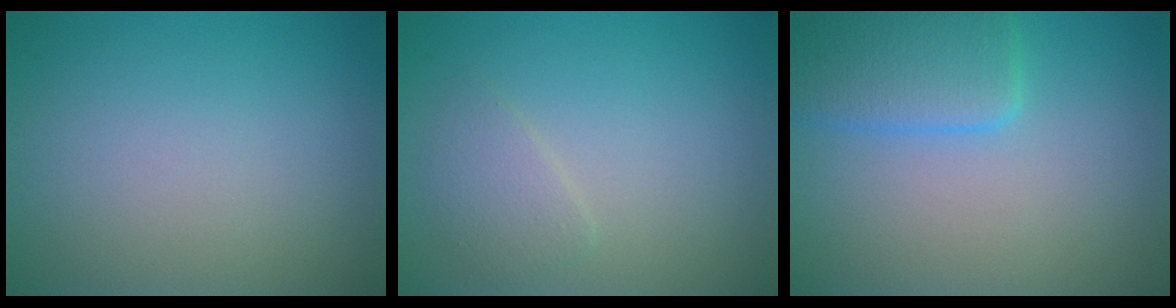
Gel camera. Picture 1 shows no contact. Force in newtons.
{"total": 1.7, "press": 1.7, "slide": 0.1}
{"total": 4.5, "press": 4.5, "slide": 0.1}